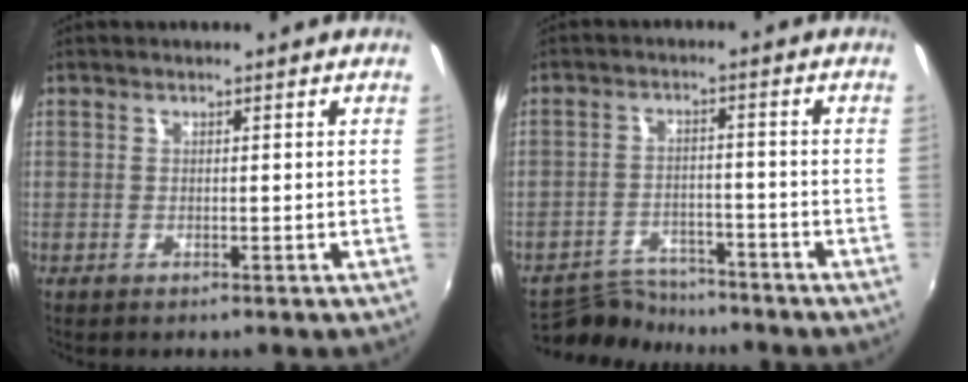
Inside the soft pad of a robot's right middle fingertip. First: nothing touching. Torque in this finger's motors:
{"motor_torque": [-0.45, -0.35, -0.10, -0.04]}